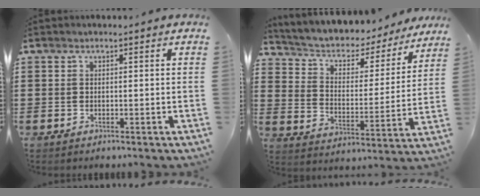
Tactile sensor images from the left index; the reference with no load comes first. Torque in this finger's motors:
{"motor_torque": [2.14, 0.00, 1.05, 0.21]}